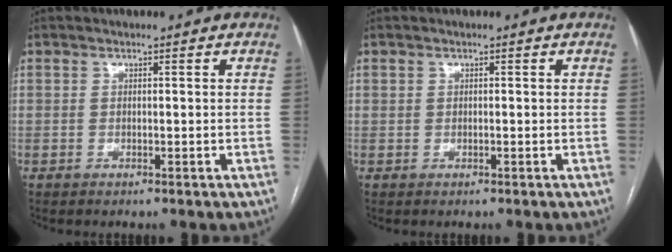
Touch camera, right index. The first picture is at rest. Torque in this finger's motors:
{"motor_torque": [0.19, 0.16, 0.02, 0.00]}